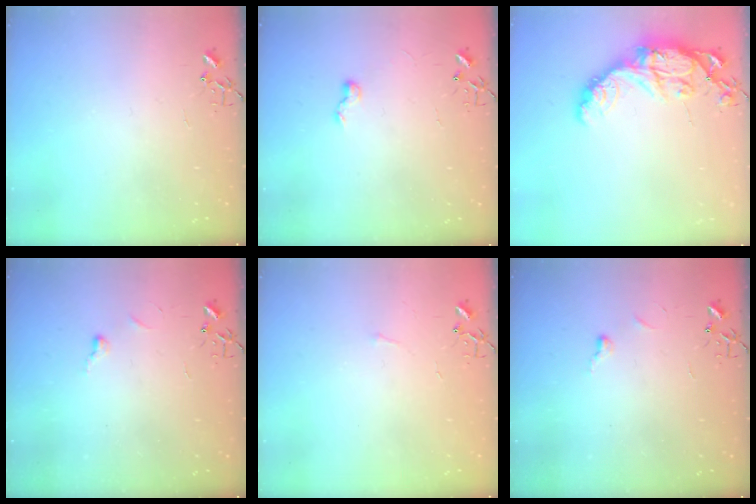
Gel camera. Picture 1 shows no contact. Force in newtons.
{"total": 5.4, "press": 5.3, "slide": 0.6}
{"total": 14.7, "press": 14.6, "slide": 0.7}
{"total": 4.3, "press": 4.2, "slide": 0.7}
{"total": 2.7, "press": 2.7, "slide": 0.4}
{"total": 4.3, "press": 4.2, "slide": 0.7}